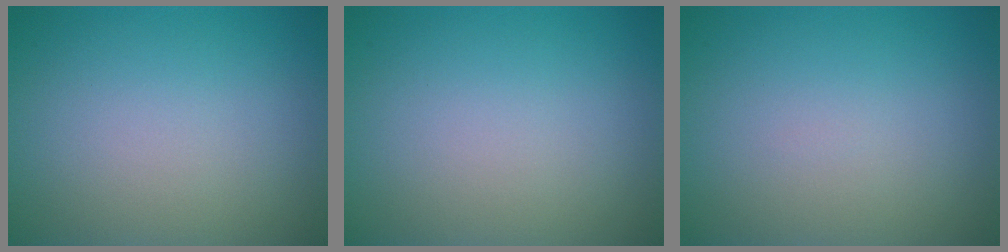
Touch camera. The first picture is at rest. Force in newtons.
{"total": 0.0}
{"total": 0.0}